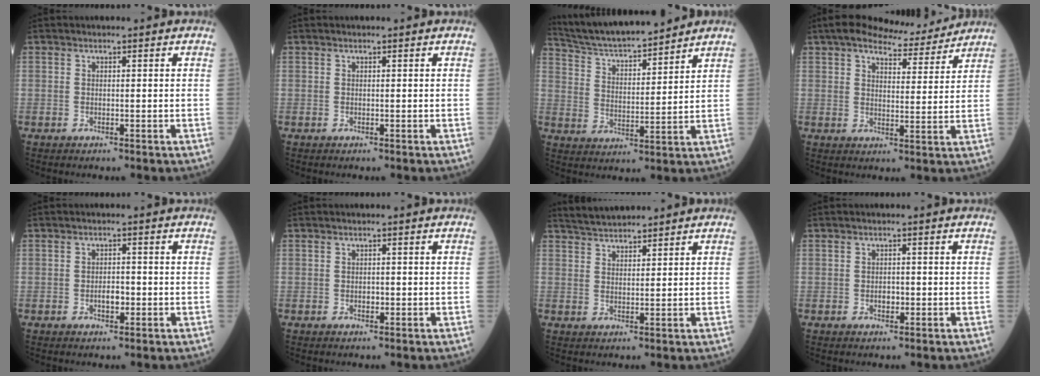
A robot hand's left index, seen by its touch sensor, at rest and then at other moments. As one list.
[{"total": 0.0}, {"total": 14.2, "force": [13.1, 1.4, 5.3], "torque": [-0.097, 0.006, 0.225]}, {"total": 9.5, "force": [8.6, 2.0, 3.5], "torque": [-0.054, 0.011, 0.119]}, {"total": 2.0, "force": [-0.8, 1.0, 1.6], "torque": [-0.025, 0.001, -0.013]}, {"total": 0.8, "force": [-0.3, 0.5, 0.5], "torque": [-0.009, -0.002, -0.006]}, {"total": 4.8, "force": [4.6, 0.6, 1.3], "torque": [-0.031, 0.022, 0.088]}, {"total": 1.3, "force": [-0.5, 0.8, 0.9], "torque": [-0.014, -0.001, -0.008]}]